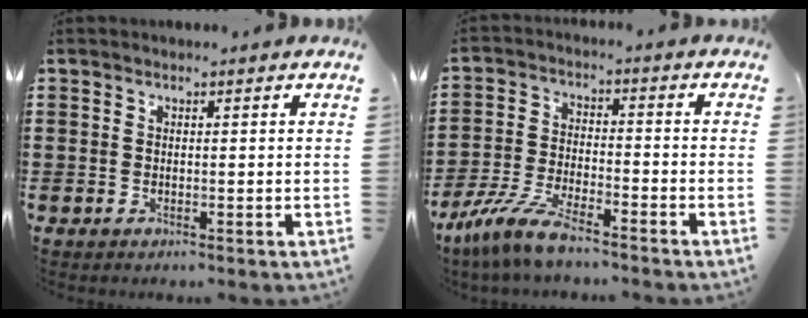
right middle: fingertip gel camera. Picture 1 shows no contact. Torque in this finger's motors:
{"motor_torque": [2.14, 0.00, 0.41, 0.19]}